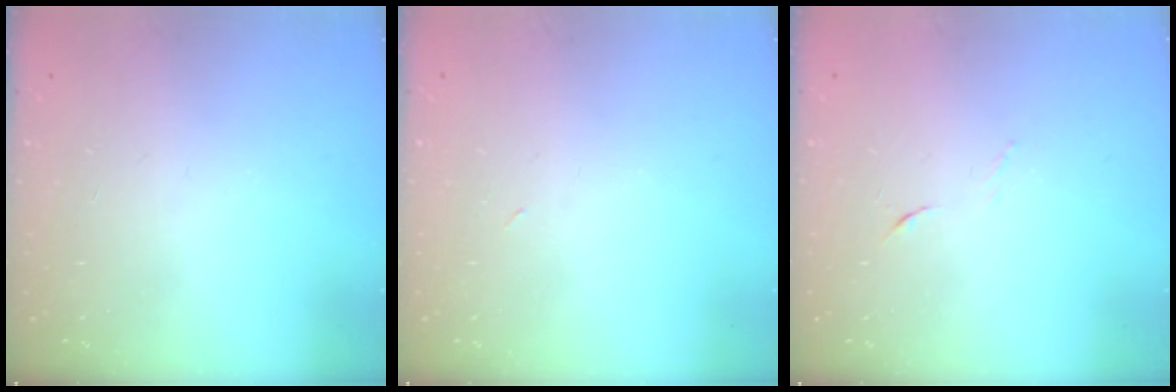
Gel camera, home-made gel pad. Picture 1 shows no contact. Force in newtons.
{"total": 2.9, "press": 2.9, "slide": 0.7}
{"total": 4.1, "press": 4.0, "slide": 1.1}